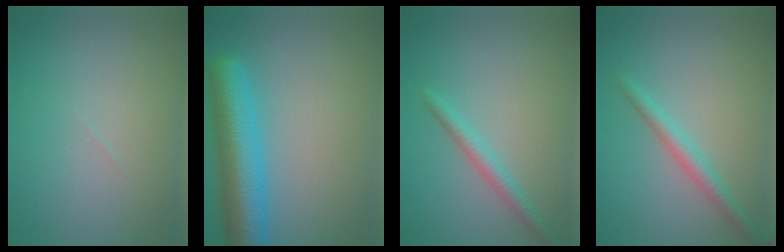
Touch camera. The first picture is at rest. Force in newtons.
{"total": 7.7, "press": 7.7, "slide": 0.3}
{"total": 1.9, "press": 1.9, "slide": 0.1}
{"total": 2.2, "press": 2.2, "slide": 0.1}